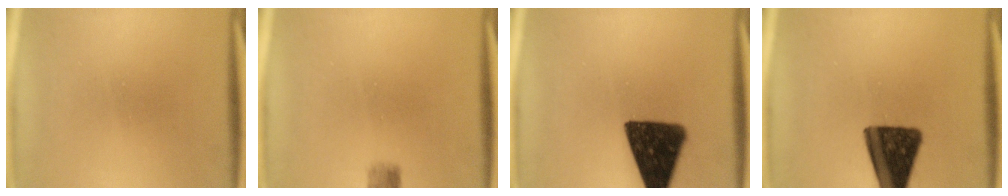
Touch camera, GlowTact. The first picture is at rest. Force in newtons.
{"total": 2.2}
{"total": 15.2}
{"total": 15.1}